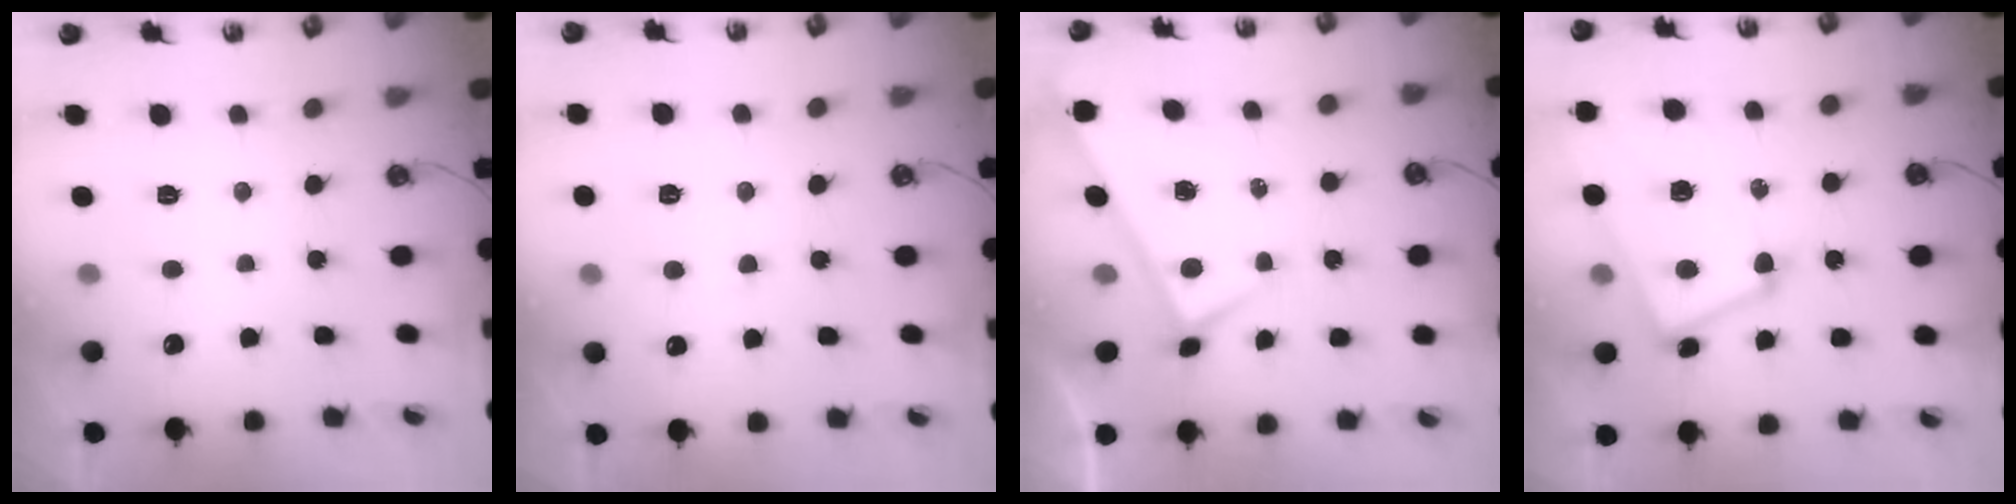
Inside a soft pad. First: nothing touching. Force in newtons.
{"total": 0.6, "press": 0.3, "slide": 0.6}
{"total": 0.0}
{"total": 7.1, "press": 7.0, "slide": 1.3}